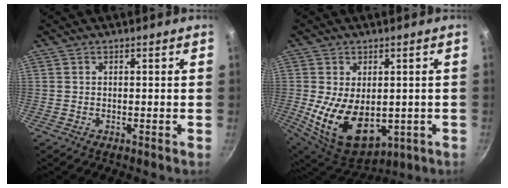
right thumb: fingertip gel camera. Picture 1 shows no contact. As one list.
[{"total": 16.0, "force": [-1.6, 10.1, 12.3], "torque": [-0.203, -0.021, 0.002]}]